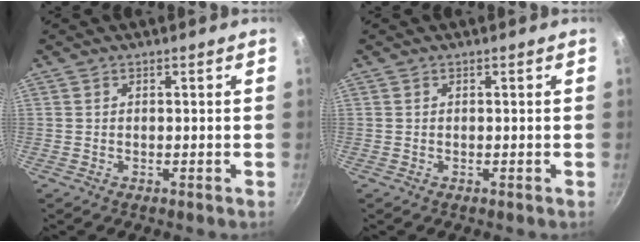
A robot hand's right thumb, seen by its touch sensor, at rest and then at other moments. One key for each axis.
{"total": 0.0}